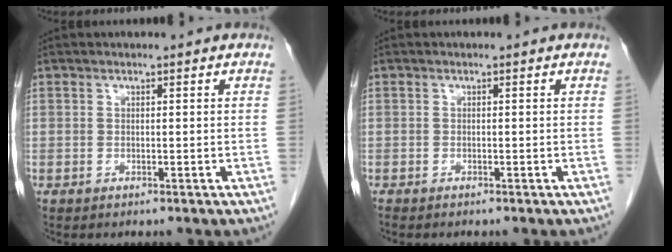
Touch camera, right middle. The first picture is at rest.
{"total": 1.0, "force": [-0.9, 0.2, 0.4], "torque": [-0.007, -0.001, -0.011]}